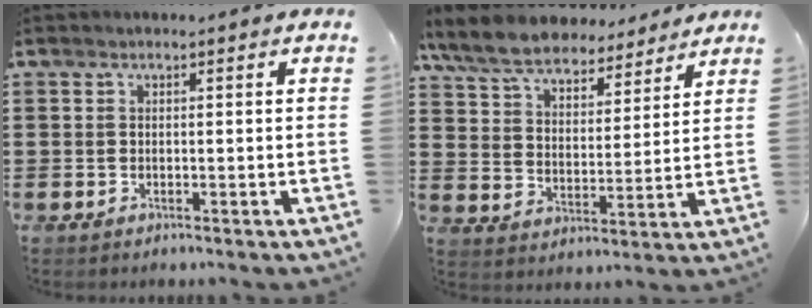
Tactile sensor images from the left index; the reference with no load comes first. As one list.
[{"total": 8.3, "force": [7.6, 1.9, 2.8], "torque": [-0.088, -0.035, 0.138]}]